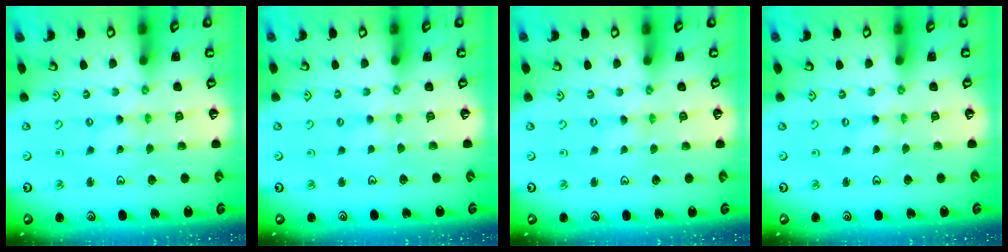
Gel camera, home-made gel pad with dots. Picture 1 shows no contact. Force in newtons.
{"total": 0.6, "press": 0.6, "slide": 0.2}
{"total": 0.0}
{"total": 0.0}